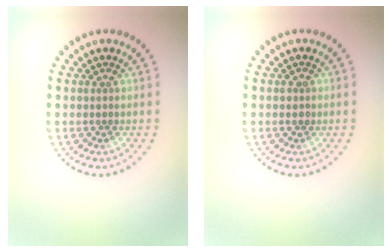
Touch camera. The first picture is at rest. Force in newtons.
{"total": 0.9, "press": 0.9, "slide": 0.1}